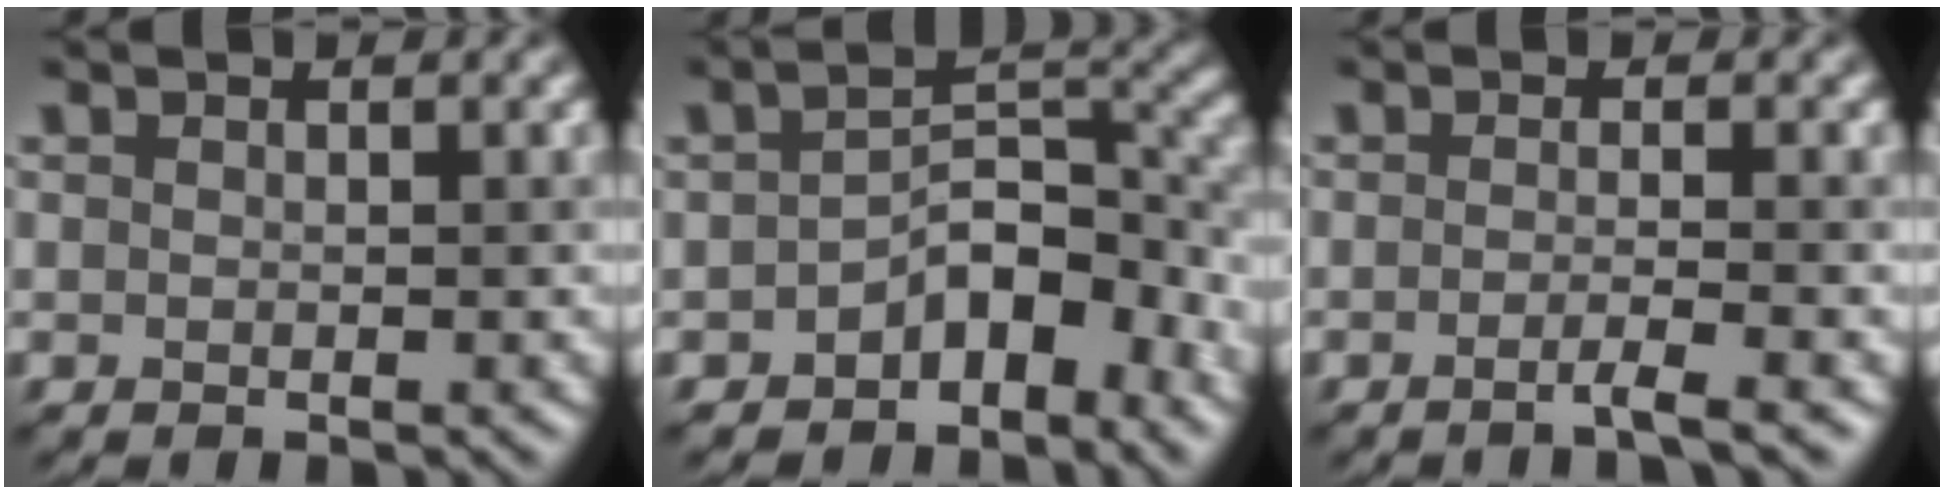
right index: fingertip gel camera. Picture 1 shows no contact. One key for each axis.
{"total": 4.9, "fx": -2.6, "fy": 2.7, "fz": 3.1, "tx": -0.035, "ty": 0.010, "tz": -0.053}
{"total": 2.1, "fx": -1.0, "fy": 0.3, "fz": 1.8, "tx": -0.018, "ty": -0.002, "tz": -0.032}